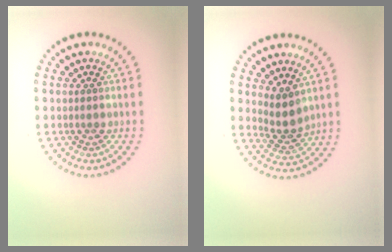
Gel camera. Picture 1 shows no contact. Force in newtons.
{"total": 2.5, "press": 2.0, "slide": 1.6}